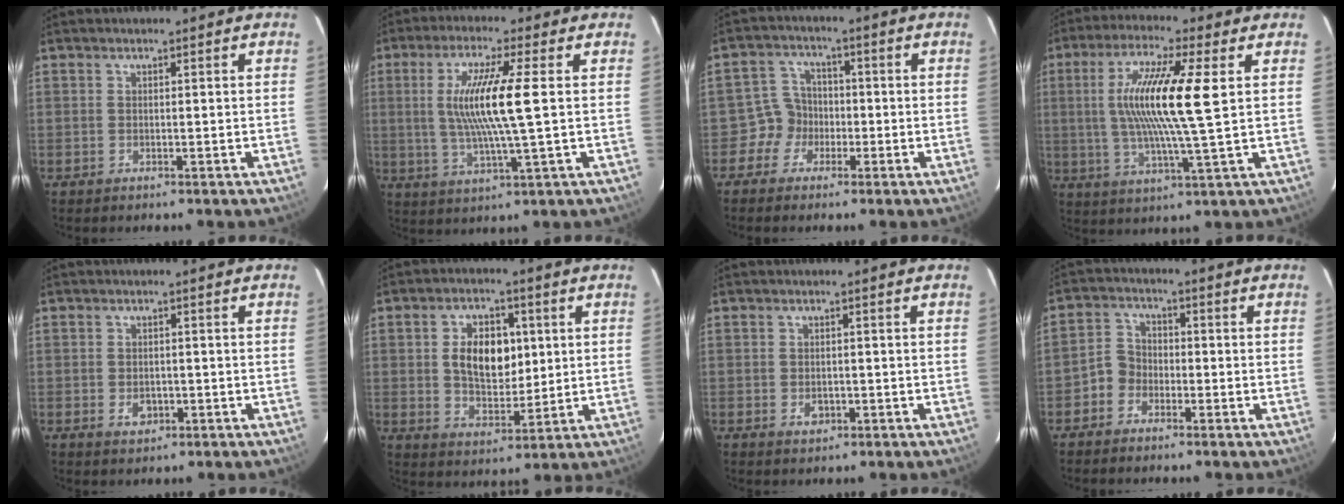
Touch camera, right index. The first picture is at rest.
{"total": 11.7, "force": [1.2, 0.1, 11.6], "torque": [-0.222, -0.007, 0.024]}
{"total": 4.9, "force": [-2.1, 4.5, 0.0], "torque": [-0.002, 0.023, -0.041]}
{"total": 14.3, "force": [2.4, 0.5, 14.1], "torque": [-0.260, -0.001, 0.041]}
{"total": 3.0, "force": [-0.9, 2.3, 1.7], "torque": [-0.030, -0.001, -0.010]}
{"total": 10.4, "force": [1.8, 6.4, 7.9], "torque": [-0.139, 0.012, 0.039]}
{"total": 2.3, "force": [-0.7, 1.8, 1.2], "torque": [-0.022, 0.000, -0.008]}
{"total": 4.3, "force": [-2.4, 3.4, 0.7], "torque": [-0.014, 0.019, -0.053]}